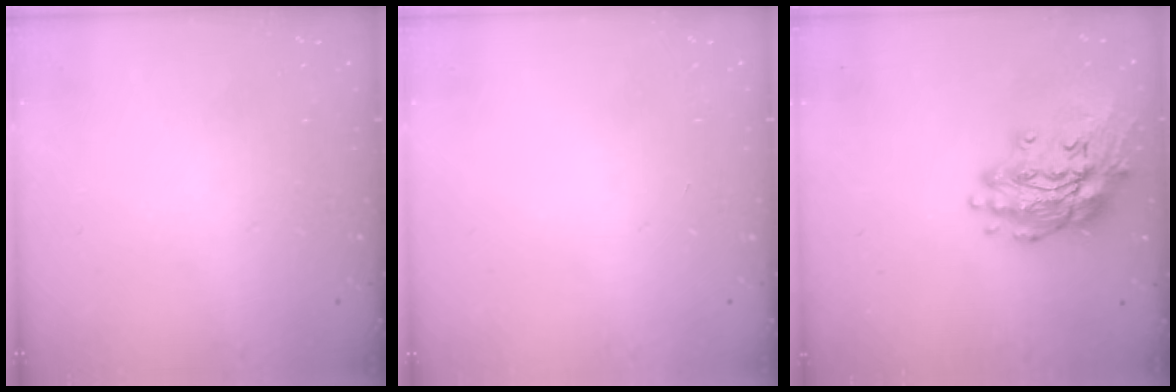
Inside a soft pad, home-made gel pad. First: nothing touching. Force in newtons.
{"total": 0.0}
{"total": 16.9, "press": 16.6, "slide": 3.1}